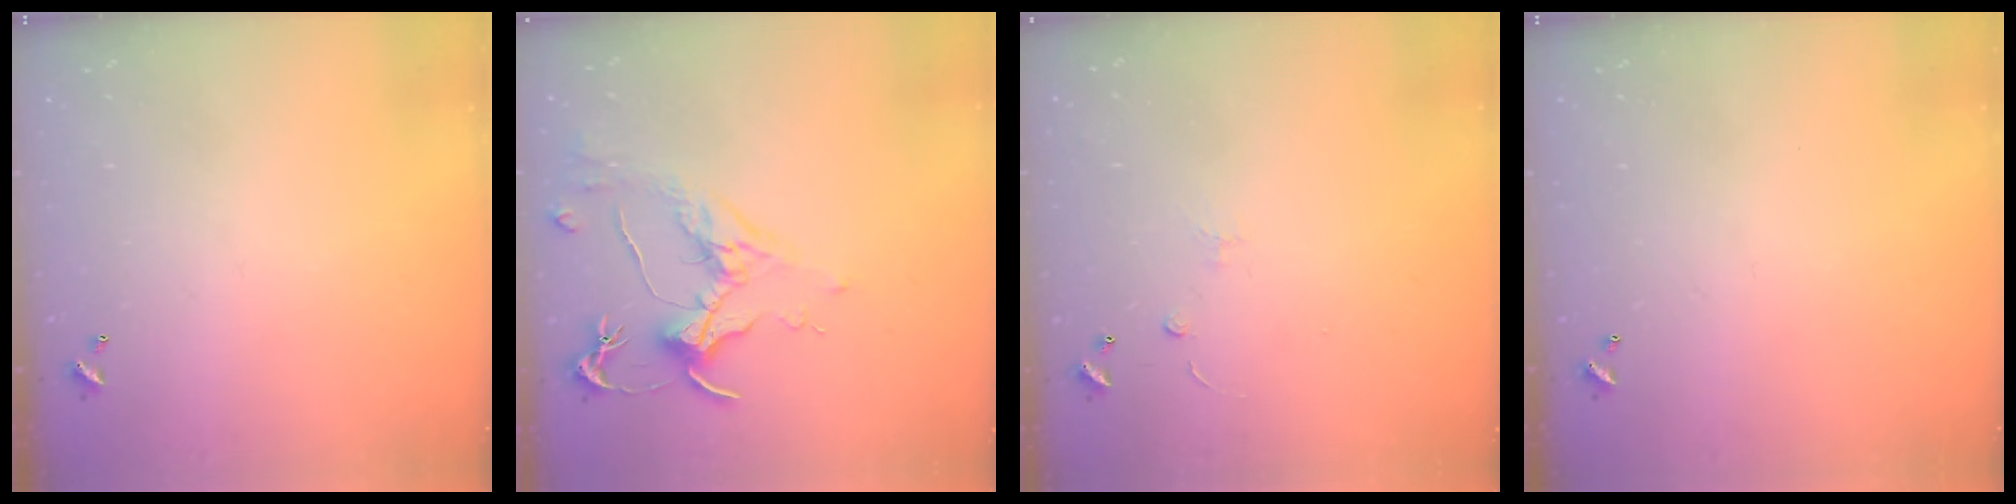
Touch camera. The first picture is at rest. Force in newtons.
{"total": 1.8, "press": 1.6, "slide": 0.9}
{"total": 1.6, "press": 1.5, "slide": 0.4}
{"total": 0.0}